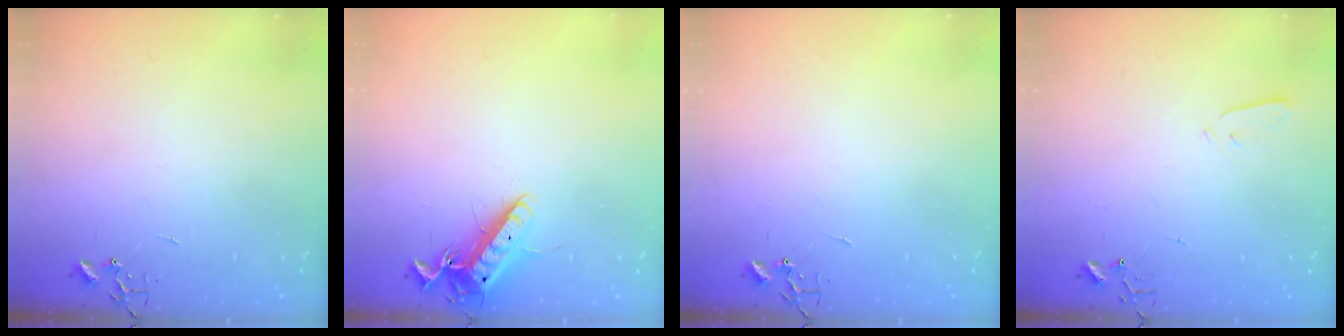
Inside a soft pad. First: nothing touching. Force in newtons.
{"total": 13.2, "press": 13.1, "slide": 1.2}
{"total": 0.0}
{"total": 2.8, "press": 2.7, "slide": 0.4}